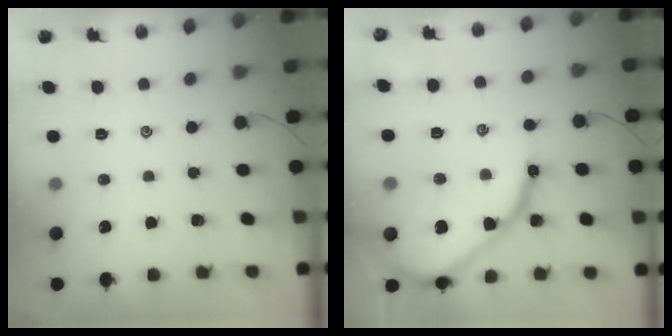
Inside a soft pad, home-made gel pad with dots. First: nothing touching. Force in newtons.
{"total": 15.6, "press": 15.5, "slide": 1.3}